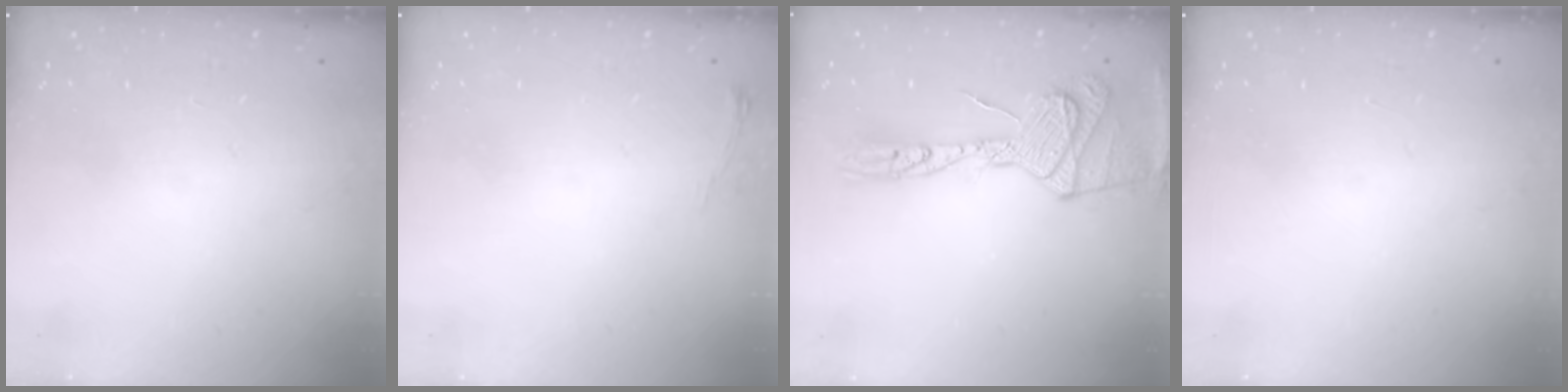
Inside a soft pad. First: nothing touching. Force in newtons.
{"total": 3.4, "press": 3.4, "slide": 0.5}
{"total": 18.9, "press": 18.8, "slide": 1.9}
{"total": 1.0, "press": 0.0, "slide": 1.0}